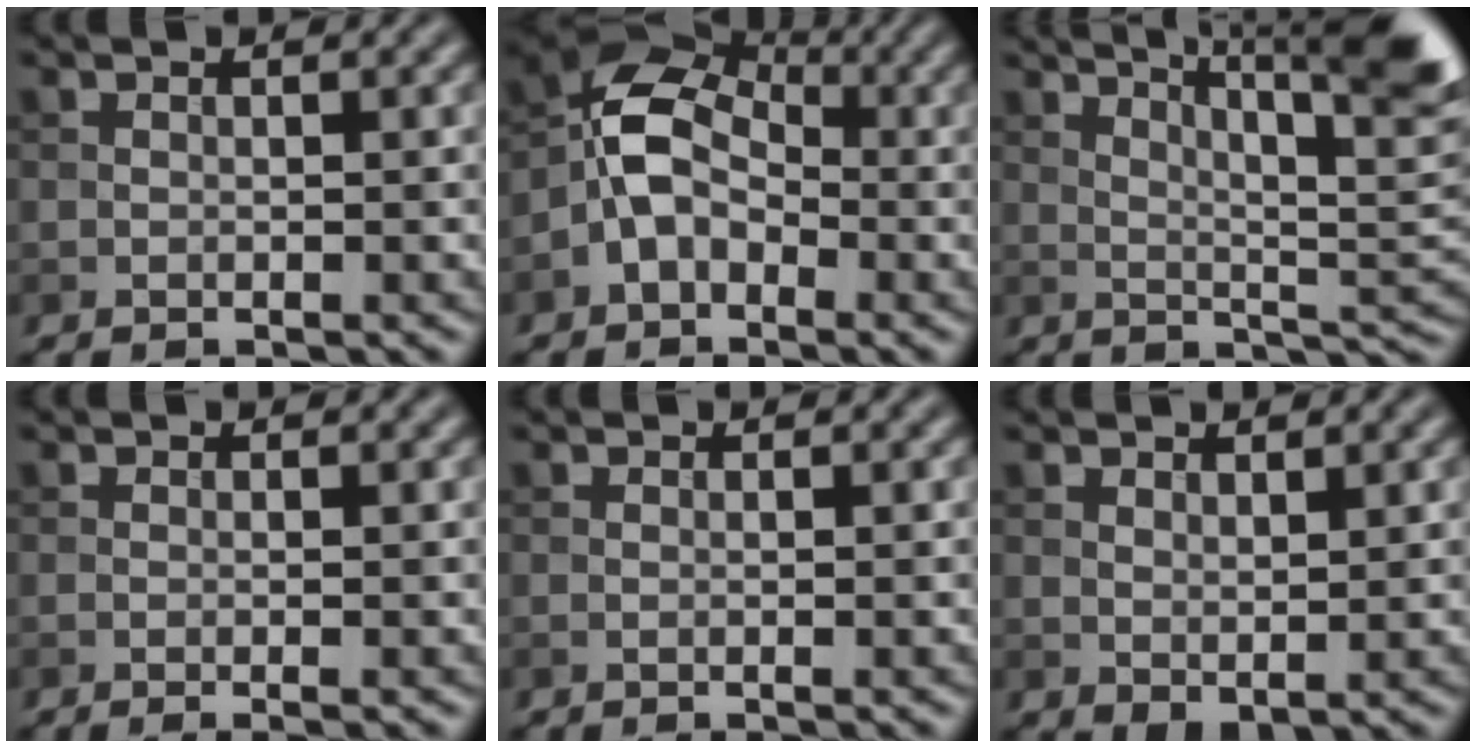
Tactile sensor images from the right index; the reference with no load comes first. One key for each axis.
{"total": 5.7, "fx": -1.4, "fy": 4.0, "fz": 3.8, "tx": -0.068, "ty": 0.013, "tz": -0.042}
{"total": 10.9, "fx": 5.8, "fy": 2.8, "fz": 8.7, "tx": -0.107, "ty": 0.014, "tz": 0.071}
{"total": 1.3, "fx": -0.2, "fy": 0.3, "fz": 1.2, "tx": -0.016, "ty": -0.005, "tz": -0.007}
{"total": 0.6, "fx": 0.0, "fy": 0.2, "fz": 0.6, "tx": -0.007, "ty": 0.000, "tz": -0.003}
{"total": 1.7, "fx": 0.9, "fy": 0.8, "fz": 1.2, "tx": -0.023, "ty": -0.006, "tz": 0.023}